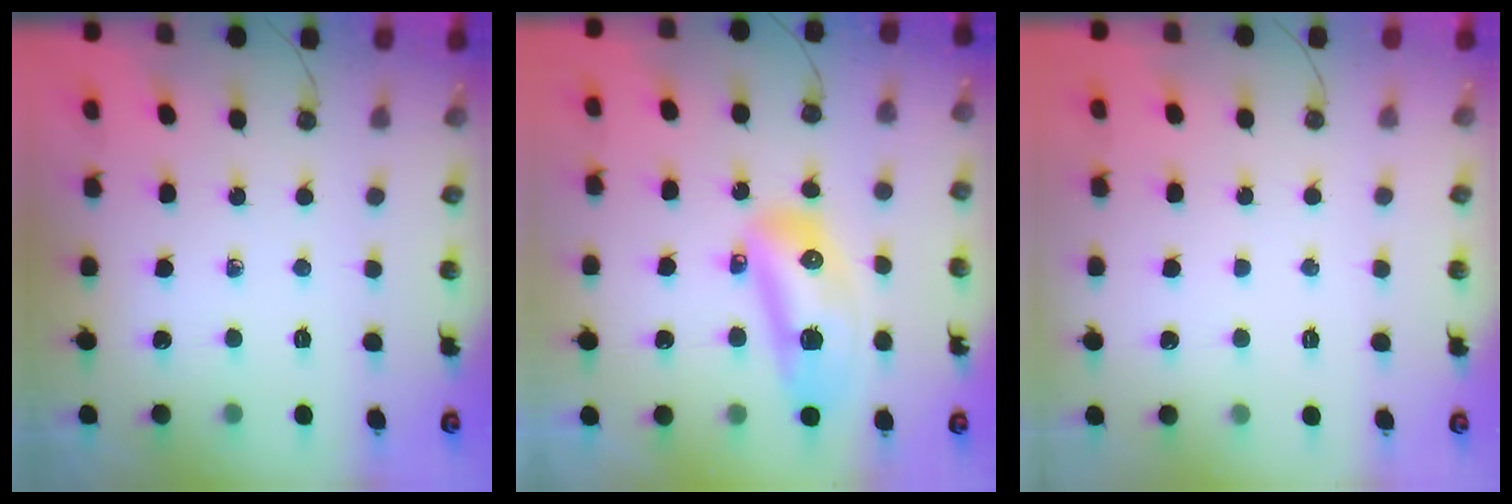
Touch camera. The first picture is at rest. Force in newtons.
{"total": 14.6, "press": 14.5, "slide": 1.7}
{"total": 1.8, "press": 1.7, "slide": 0.6}